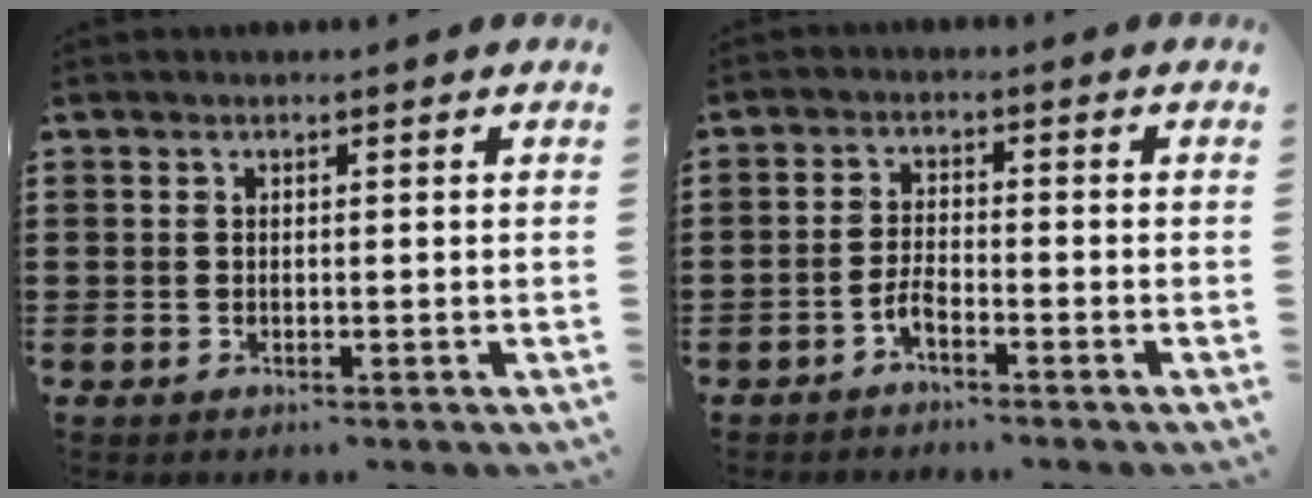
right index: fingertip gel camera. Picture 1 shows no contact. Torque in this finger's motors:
{"motor_torque": [2.14, 0.00, 0.03, -0.08]}